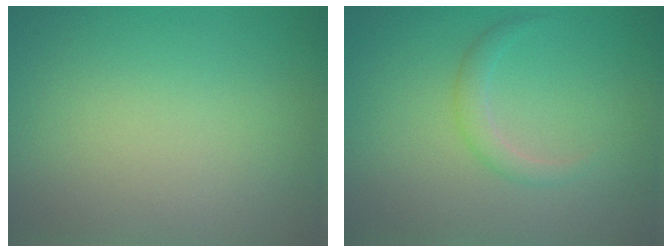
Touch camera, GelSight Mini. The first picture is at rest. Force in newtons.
{"total": 1.4, "press": 1.4, "slide": 0.1}